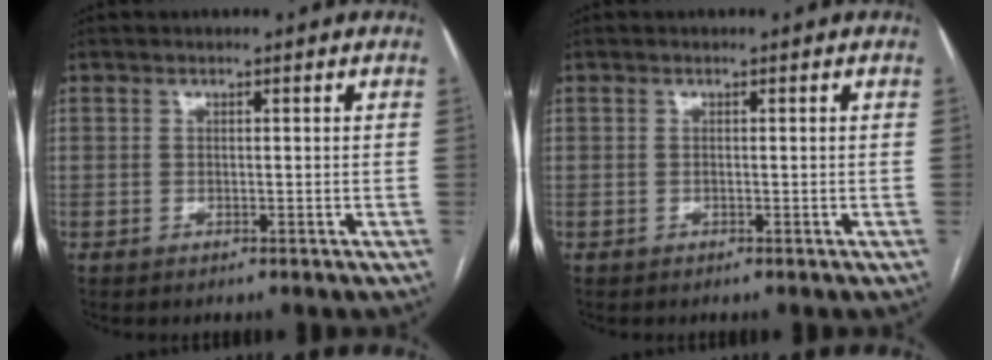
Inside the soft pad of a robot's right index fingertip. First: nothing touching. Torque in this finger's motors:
{"motor_torque": [-0.12, 0.09, 0.02, 0.01]}